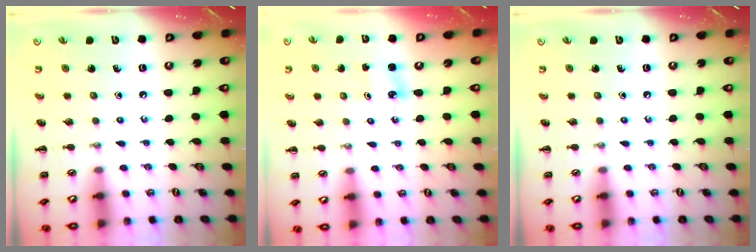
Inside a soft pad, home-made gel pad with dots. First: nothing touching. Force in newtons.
{"total": 1.9, "press": 1.8, "slide": 0.3}
{"total": 0.0}